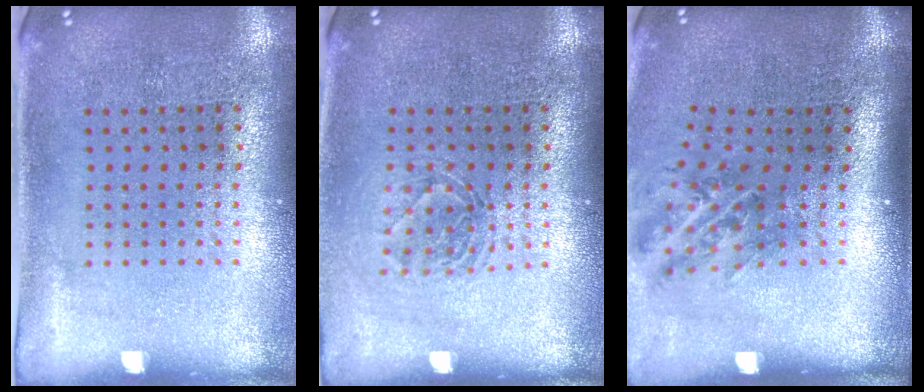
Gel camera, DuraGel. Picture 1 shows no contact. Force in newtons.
{"total": 1.3, "press": 1.1, "slide": 0.6}
{"total": 1.3, "press": 1.1, "slide": 0.7}